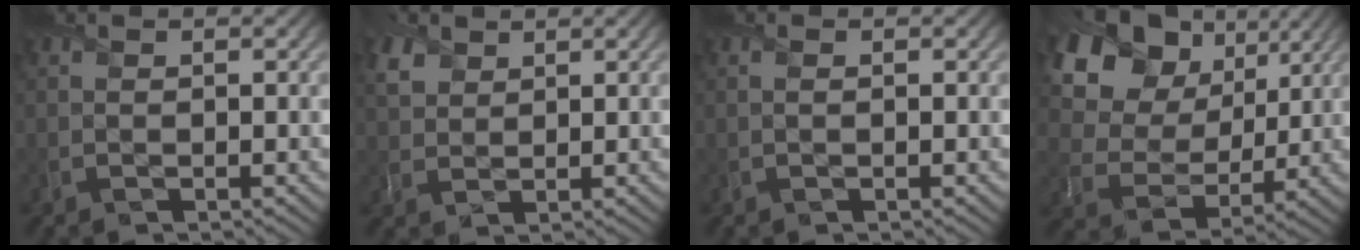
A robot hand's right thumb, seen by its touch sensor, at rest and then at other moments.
{"total": 3.2, "force": [1.9, 2.1, 1.4], "torque": [-0.046, 0.004, 0.043]}
{"total": 0.7, "force": [0.0, 0.2, 0.6], "torque": [-0.016, 0.000, 0.000]}
{"total": 16.8, "force": [8.1, 11.4, 9.2], "torque": [-0.225, 0.042, 0.142]}